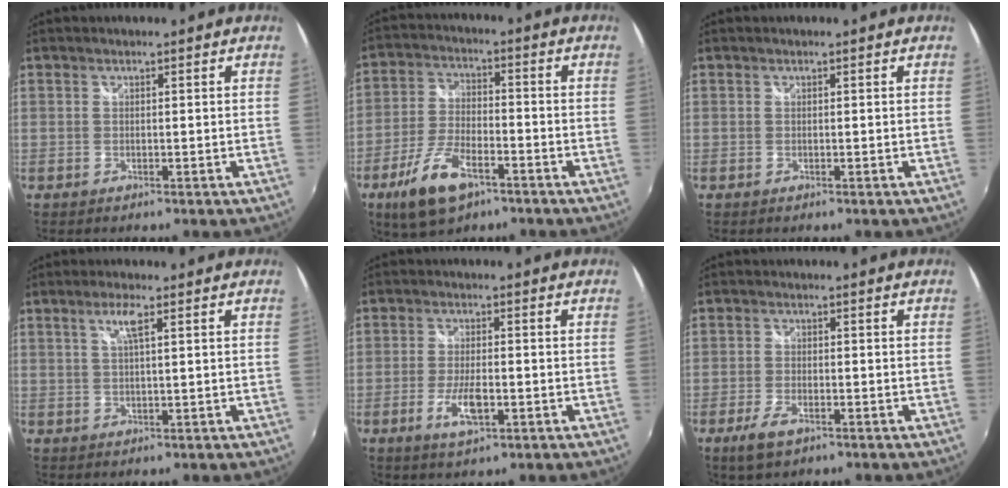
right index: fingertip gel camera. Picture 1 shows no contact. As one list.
[{"total": 11.8, "force": [-6.7, 5.0, 8.3], "torque": [-0.184, -0.014, -0.125]}, {"total": 0.0}, {"total": 3.2, "force": [1.4, 0.1, 2.9], "torque": [-0.055, 0.002, 0.025]}, {"total": 5.8, "force": [-2.2, 1.7, 5.0], "torque": [-0.108, -0.008, -0.041]}, {"total": 4.8, "force": [-2.9, 2.0, 3.2], "torque": [-0.080, -0.009, -0.054]}]